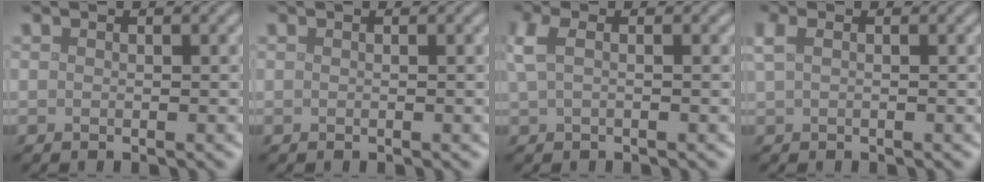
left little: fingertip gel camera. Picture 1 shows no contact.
{"total": 0.0}
{"total": 2.3, "force": [0.7, 0.9, 2.0], "torque": [-0.044, 0.009, 0.009]}
{"total": 1.4, "force": [0.6, 0.5, 1.2], "torque": [-0.024, 0.008, 0.010]}